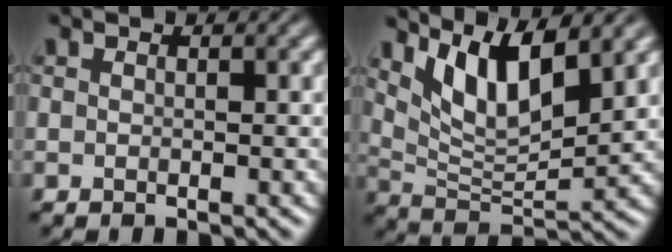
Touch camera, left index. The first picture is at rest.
{"total": 7.2, "force": [4.1, 2.4, 5.4], "torque": [-0.103, -0.010, 0.078]}